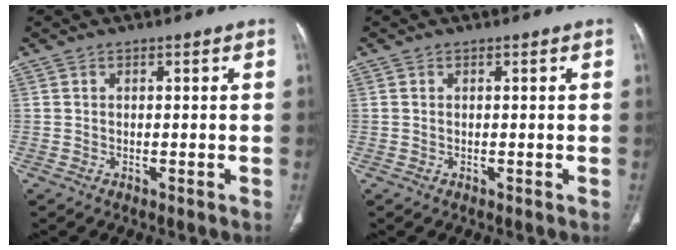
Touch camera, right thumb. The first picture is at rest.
{"total": 0.0}